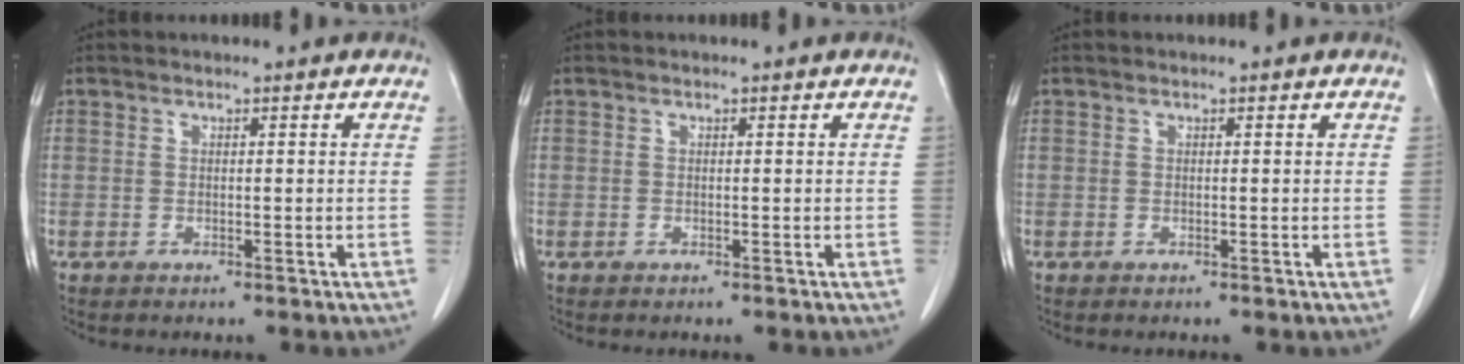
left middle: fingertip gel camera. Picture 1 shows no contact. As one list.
[{"total": 0.0}, {"total": 0.0}]